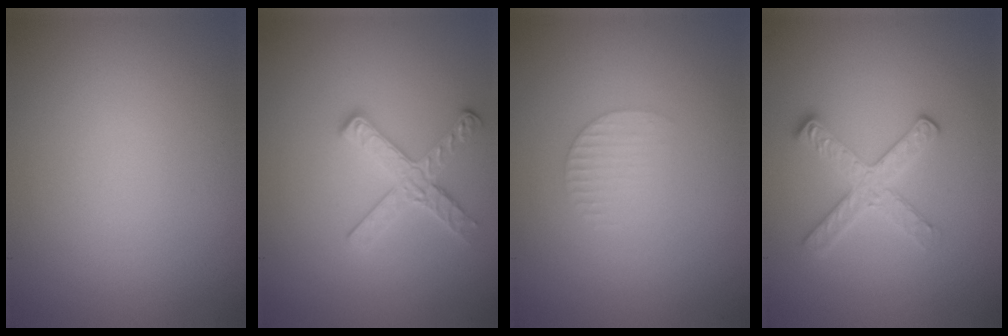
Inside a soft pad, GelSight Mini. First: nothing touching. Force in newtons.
{"total": 2.9, "press": 2.8, "slide": 0.6}
{"total": 1.3, "press": 1.2, "slide": 0.4}
{"total": 2.9, "press": 2.8, "slide": 0.8}